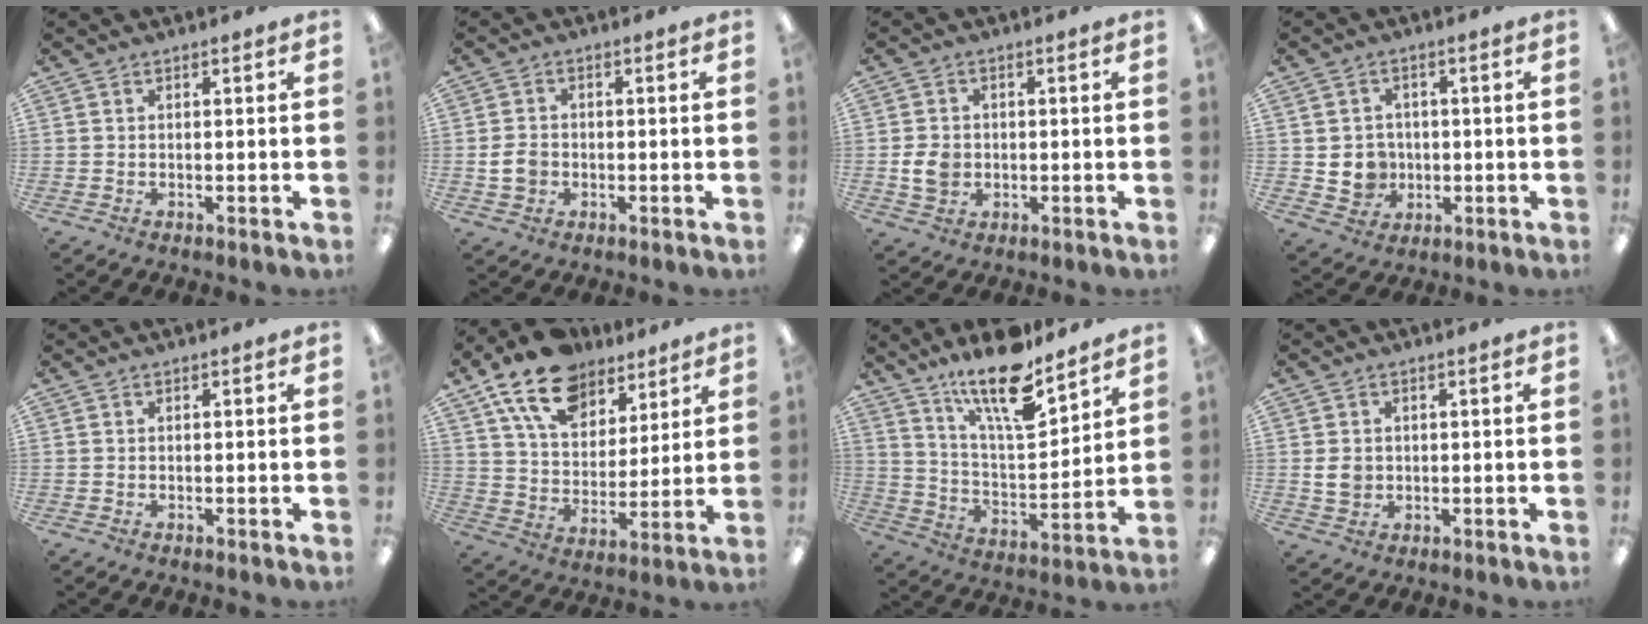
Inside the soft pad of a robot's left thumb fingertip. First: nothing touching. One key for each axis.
{"total": 4.6, "fx": -0.9, "fy": 3.6, "fz": 2.6, "tx": -0.051, "ty": 0.007, "tz": -0.015}
{"total": 5.4, "fx": -0.6, "fy": 4.5, "fz": 2.9, "tx": -0.056, "ty": 0.003, "tz": -0.013}
{"total": 6.4, "fx": -0.3, "fy": 6.1, "fz": 1.9, "tx": -0.036, "ty": 0.009, "tz": 0.000}
{"total": 0.0}
{"total": 17.2, "fx": 11.8, "fy": 9.7, "fz": 7.9, "tx": -0.148, "ty": -0.057, "tz": 0.217}
{"total": 19.3, "fx": 14.3, "fy": 5.7, "fz": 11.6, "tx": -0.200, "ty": -0.087, "tz": 0.241}
{"total": 4.2, "fx": 0.1, "fy": 3.5, "fz": 2.2, "tx": -0.049, "ty": 0.005, "tz": 0.002}